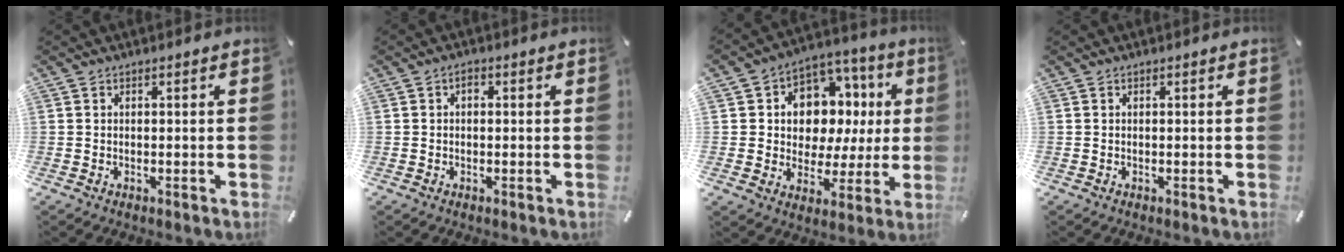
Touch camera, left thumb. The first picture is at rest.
{"total": 1.3, "force": [0.0, 0.9, 1.0], "torque": [-0.020, 0.008, -0.002]}
{"total": 11.2, "force": [3.1, 9.7, 4.5], "torque": [-0.070, -0.032, 0.066]}
{"total": 0.0}